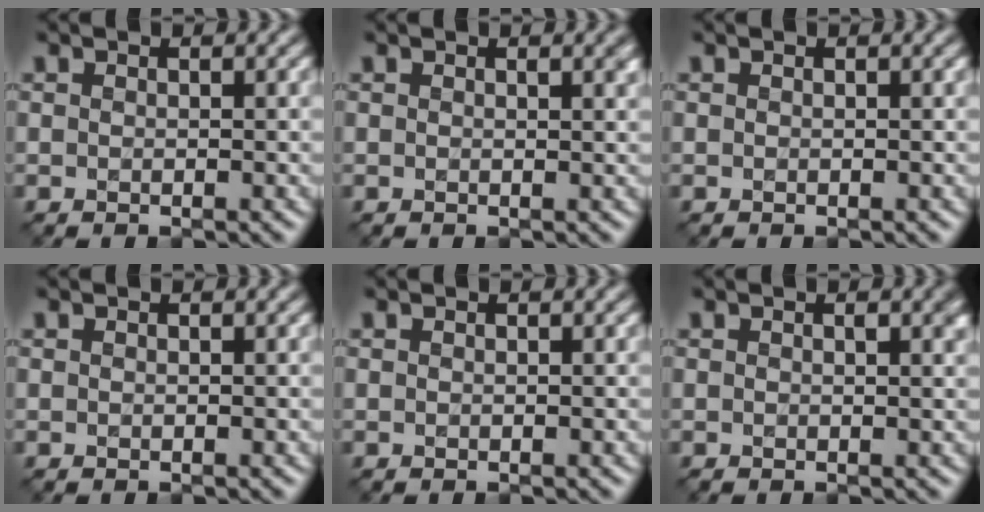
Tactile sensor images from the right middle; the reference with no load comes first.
{"total": 0.8, "force": [0.4, 0.2, 0.6], "torque": [-0.007, -0.001, 0.007]}
{"total": 0.0}
{"total": 0.0}
{"total": 0.0}
{"total": 1.1, "force": [0.3, 0.3, 1.0], "torque": [-0.012, 0.000, 0.005]}